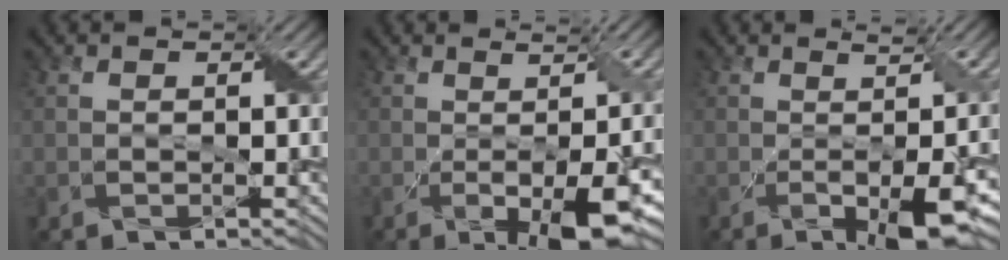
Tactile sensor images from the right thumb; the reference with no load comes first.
{"total": 10.5, "force": [-2.3, 2.8, 9.8], "torque": [-0.123, -0.003, -0.025]}
{"total": 9.3, "force": [-2.3, 2.4, 8.7], "torque": [-0.110, -0.004, -0.026]}